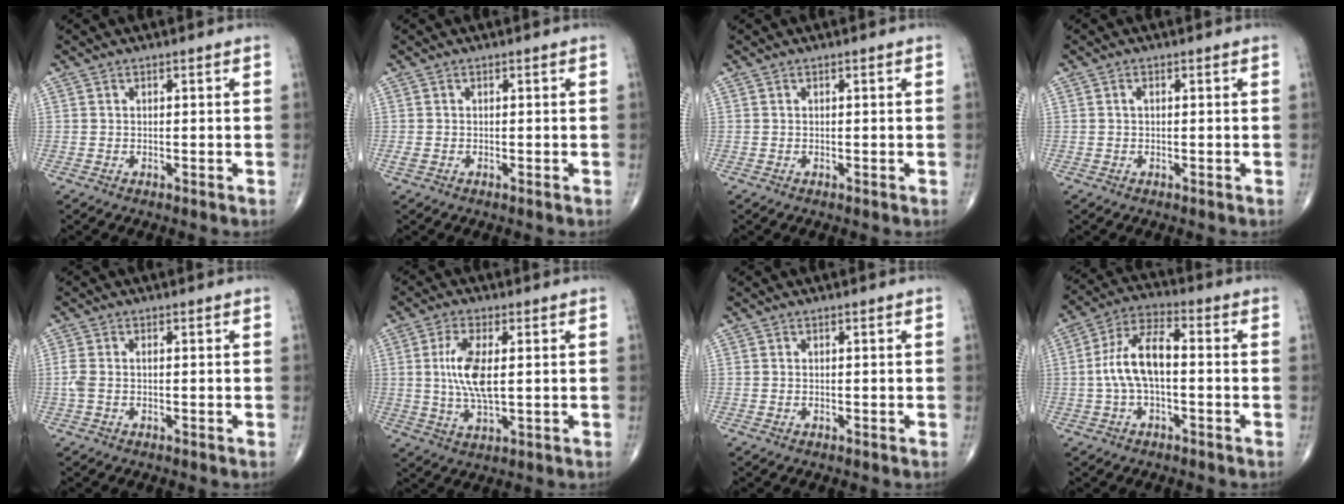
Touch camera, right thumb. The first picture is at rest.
{"total": 1.0, "force": [-0.3, 0.5, 0.8], "torque": [-0.024, -0.002, -0.007]}
{"total": 0.0}
{"total": 0.8, "force": [0.1, 0.4, 0.6], "torque": [-0.011, 0.002, -0.001]}
{"total": 2.5, "force": [-0.3, 1.3, 2.1], "torque": [-0.065, 0.007, -0.008]}
{"total": 8.9, "force": [1.0, 3.3, 8.1], "torque": [-0.172, -0.009, 0.020]}
{"total": 0.0}
{"total": 10.1, "force": [-0.7, 4.6, 9.0], "torque": [-0.182, 0.037, -0.019]}